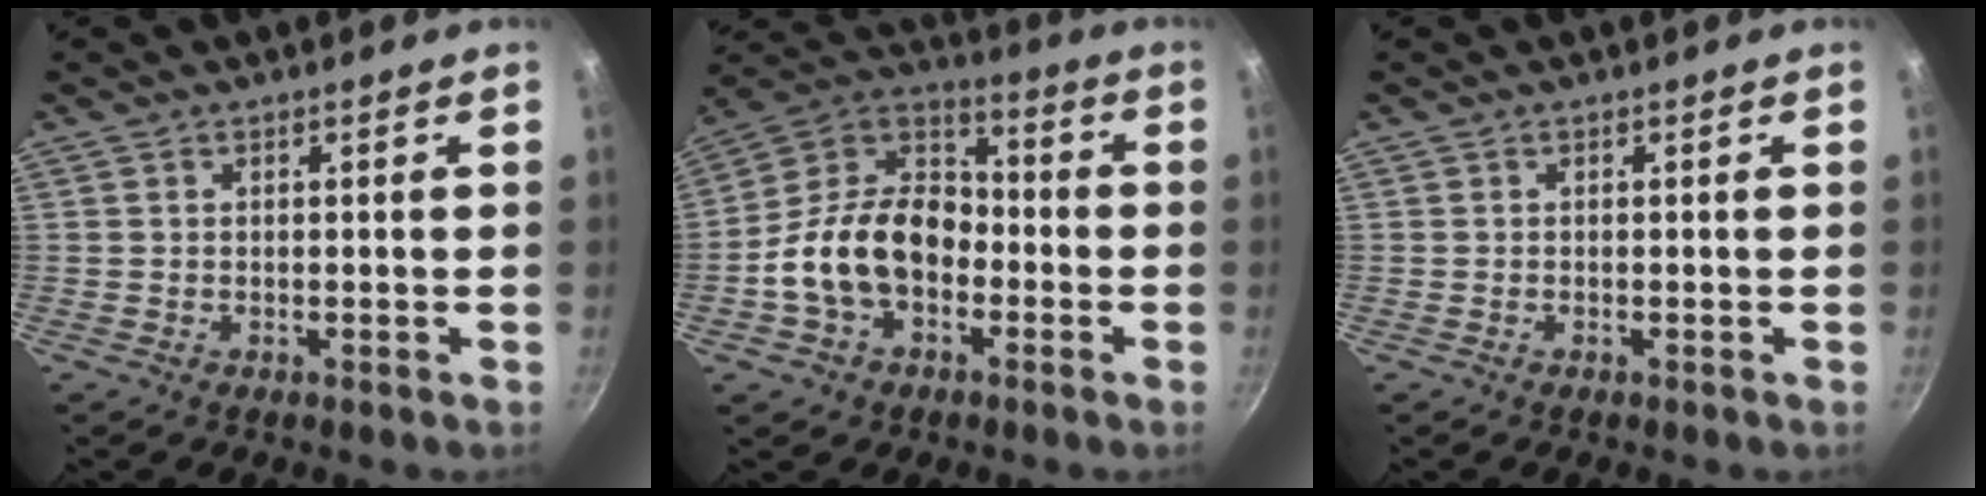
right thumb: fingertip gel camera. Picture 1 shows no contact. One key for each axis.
{"total": 16.6, "fx": -4.3, "fy": 11.7, "fz": 11.0, "tx": -0.157, "ty": 0.051, "tz": -0.094}
{"total": 0.0}